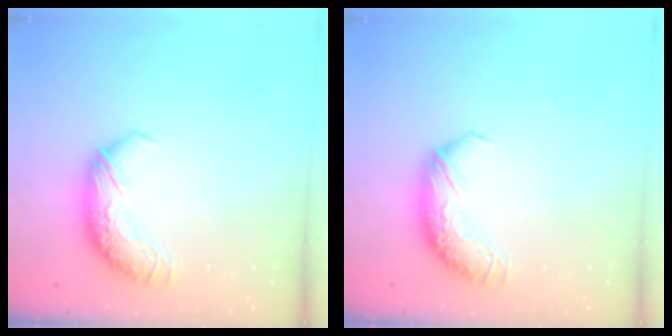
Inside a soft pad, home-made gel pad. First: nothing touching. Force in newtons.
{"total": 0.0}